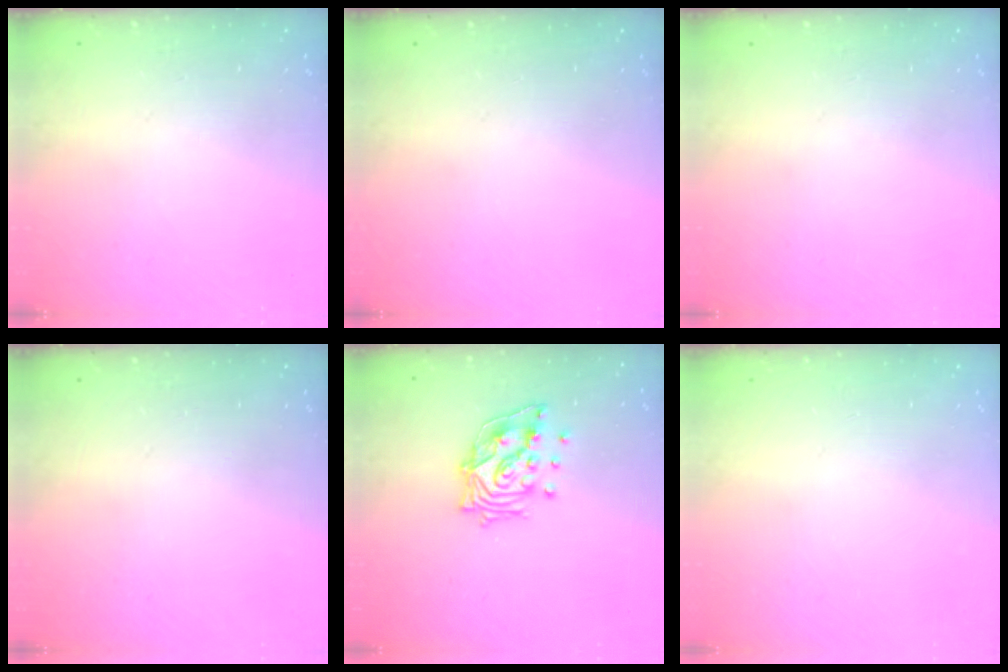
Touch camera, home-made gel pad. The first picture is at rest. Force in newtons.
{"total": 0.0}
{"total": 0.0}
{"total": 0.0}
{"total": 14.1, "press": 14.0, "slide": 1.8}
{"total": 0.0}